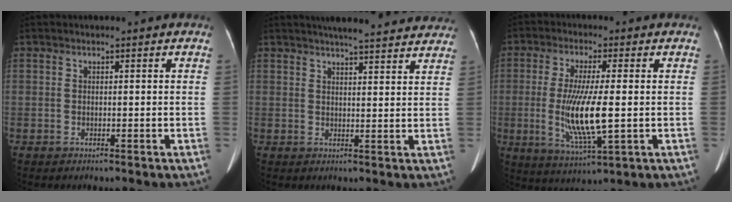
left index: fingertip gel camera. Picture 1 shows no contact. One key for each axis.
{"total": 16.7, "fx": 15.1, "fy": 2.4, "fz": 6.7, "tx": -0.080, "ty": 0.022, "tz": 0.180}
{"total": 10.5, "fx": -1.0, "fy": 1.5, "fz": 10.3, "tx": -0.208, "ty": -0.019, "tz": -0.016}